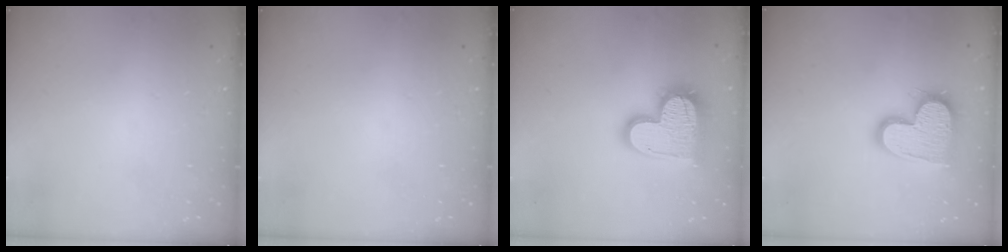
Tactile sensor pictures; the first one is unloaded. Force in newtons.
{"total": 0.0}
{"total": 17.6, "press": 17.5, "slide": 1.5}
{"total": 16.2, "press": 16.2, "slide": 1.2}